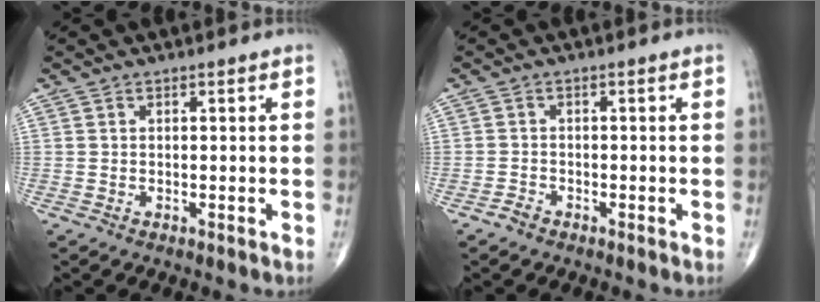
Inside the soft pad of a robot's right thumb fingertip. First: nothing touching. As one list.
[{"total": 1.4, "force": [-1.1, 0.7, 0.2], "torque": [-0.006, 0.003, -0.024]}]